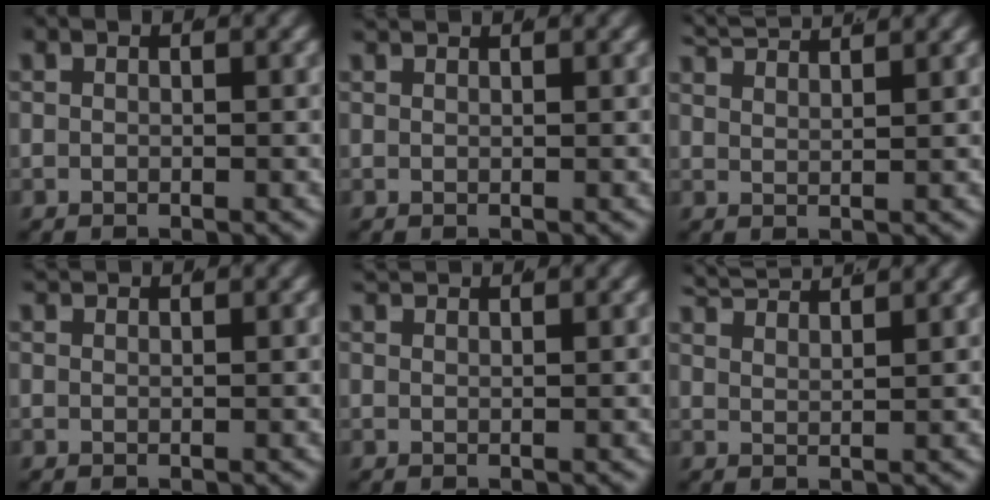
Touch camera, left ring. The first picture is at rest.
{"total": 1.3, "force": [1.2, -0.5, 0.3], "torque": [0.002, 0.002, 0.021]}
{"total": 4.1, "force": [4.0, 0.0, 1.1], "torque": [-0.022, 0.002, 0.073]}
{"total": 1.7, "force": [1.5, -0.5, 0.3], "torque": [-0.001, 0.001, 0.029]}
{"total": 2.0, "force": [1.9, -0.5, 0.3], "torque": [-0.005, 0.000, 0.036]}
{"total": 4.6, "force": [4.4, 0.1, 1.4], "torque": [-0.026, 0.003, 0.079]}